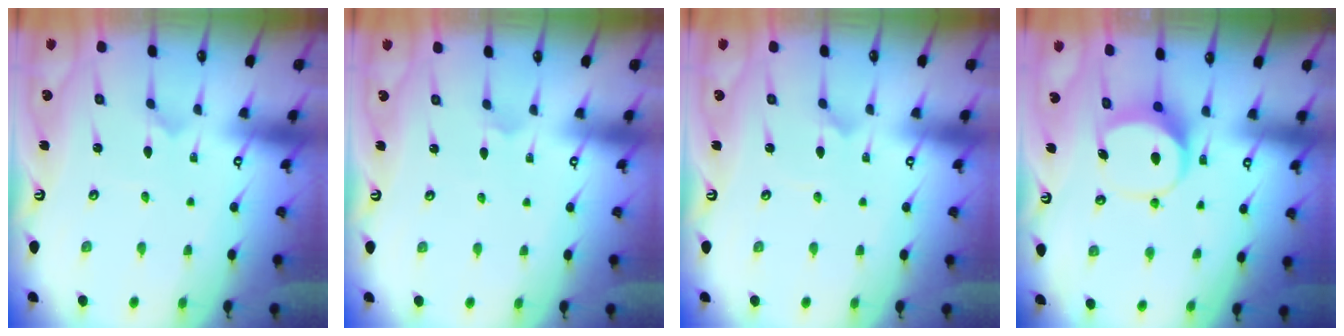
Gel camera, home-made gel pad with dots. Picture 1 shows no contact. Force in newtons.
{"total": 1.9, "press": 1.9, "slide": 0.1}
{"total": 3.3, "press": 3.3, "slide": 0.2}
{"total": 7.0, "press": 7.0, "slide": 0.9}